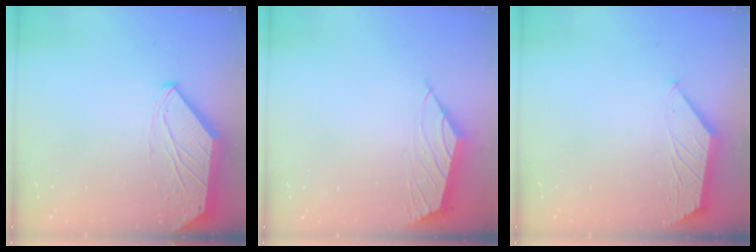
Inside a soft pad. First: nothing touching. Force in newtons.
{"total": 2.2, "press": 2.1, "slide": 0.5}
{"total": 1.8, "press": 1.8, "slide": 0.3}